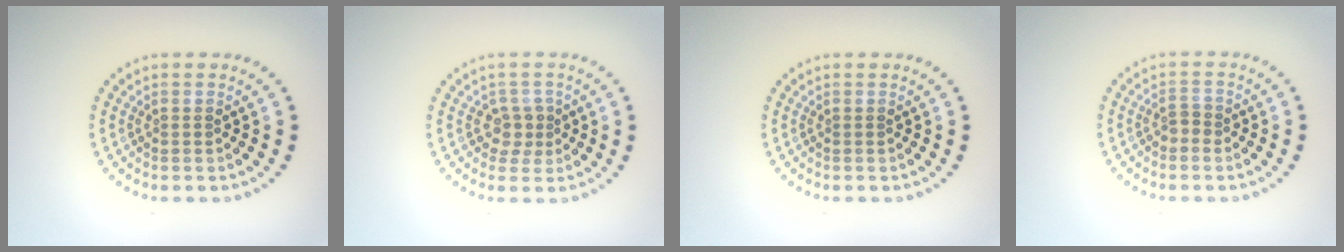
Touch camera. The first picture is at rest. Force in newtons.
{"total": 1.9, "press": 1.5, "slide": 1.2}
{"total": 0.0}
{"total": 1.2, "press": 1.1, "slide": 0.5}